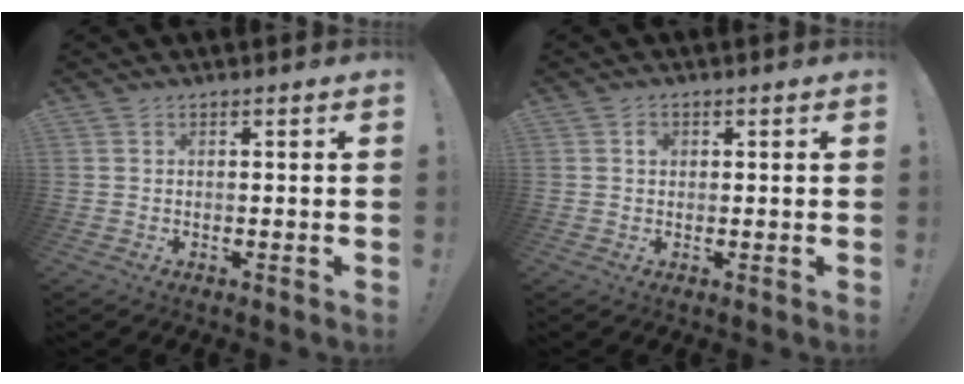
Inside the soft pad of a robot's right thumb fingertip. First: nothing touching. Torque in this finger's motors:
{"motor_torque": [0.23, 0.60, 0.50, -0.04, -0.02]}